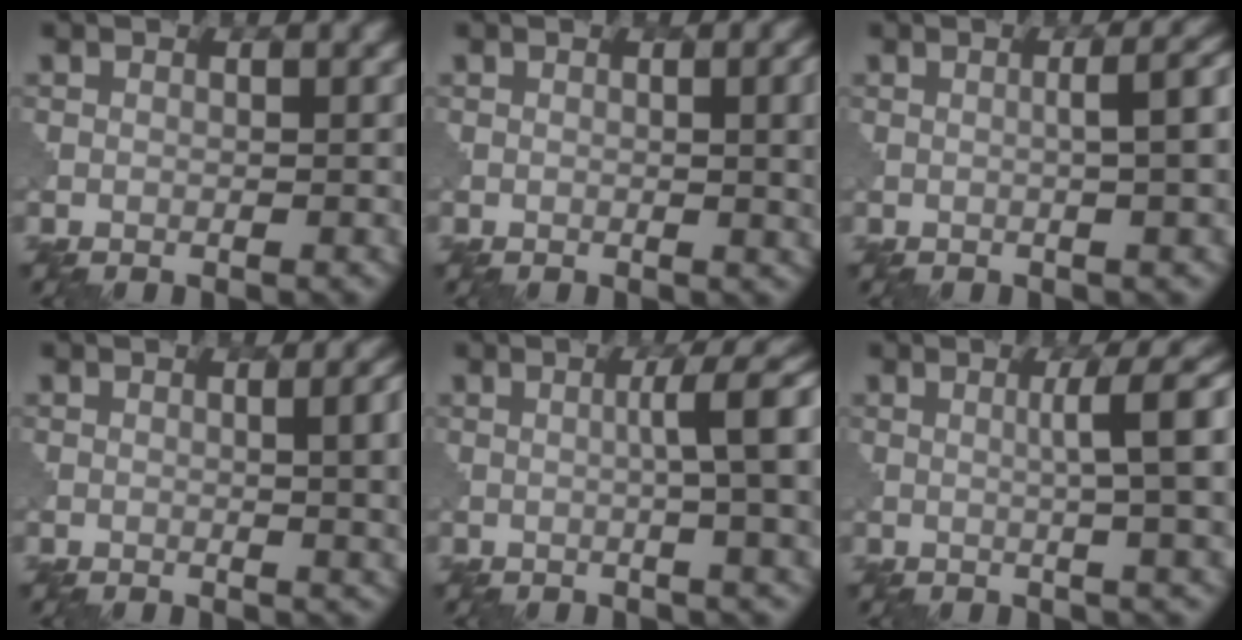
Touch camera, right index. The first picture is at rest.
{"total": 4.4, "force": [0.4, 1.6, 4.1], "torque": [-0.036, 0.003, 0.008]}
{"total": 6.3, "force": [0.2, 2.2, 5.9], "torque": [-0.048, 0.017, 0.003]}
{"total": 6.4, "force": [0.5, 2.6, 5.8], "torque": [-0.036, 0.006, 0.010]}
{"total": 8.9, "force": [0.8, 2.3, 8.5], "torque": [-0.082, 0.019, 0.011]}
{"total": 7.9, "force": [0.9, 1.7, 7.7], "torque": [-0.084, 0.018, 0.016]}